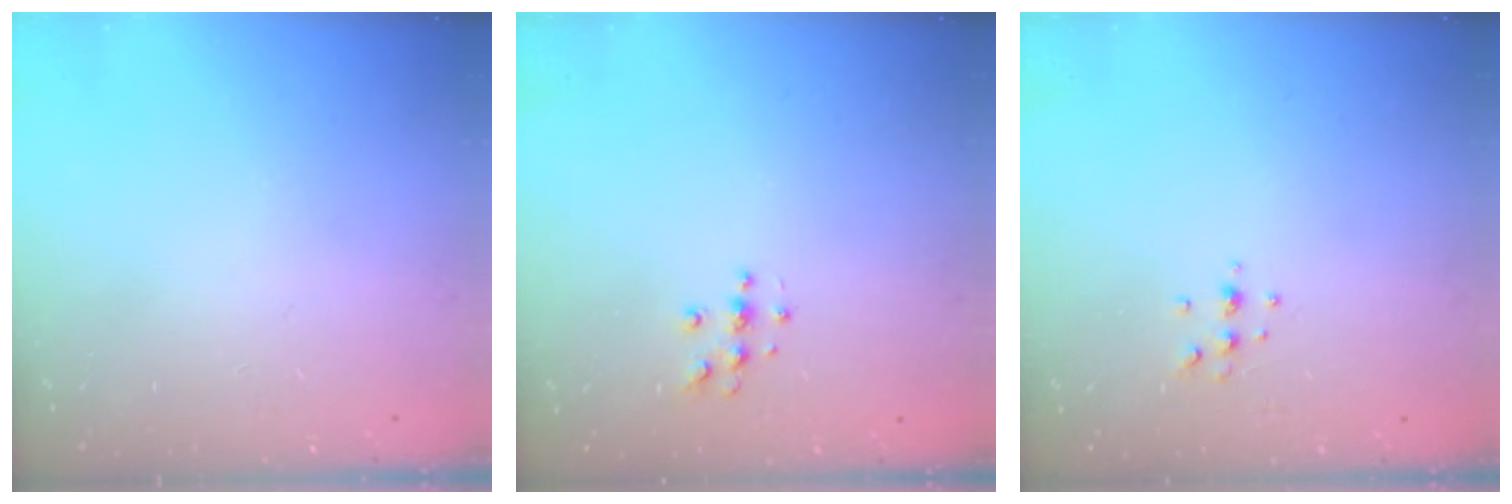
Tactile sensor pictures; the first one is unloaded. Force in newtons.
{"total": 4.9, "press": 4.8, "slide": 0.6}
{"total": 3.8, "press": 3.6, "slide": 1.1}